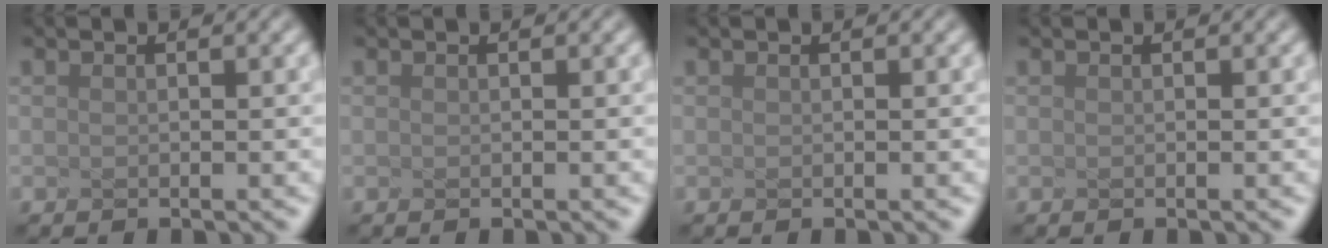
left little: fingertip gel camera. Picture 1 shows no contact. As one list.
[{"total": 0.0}, {"total": 0.0}, {"total": 0.0}]